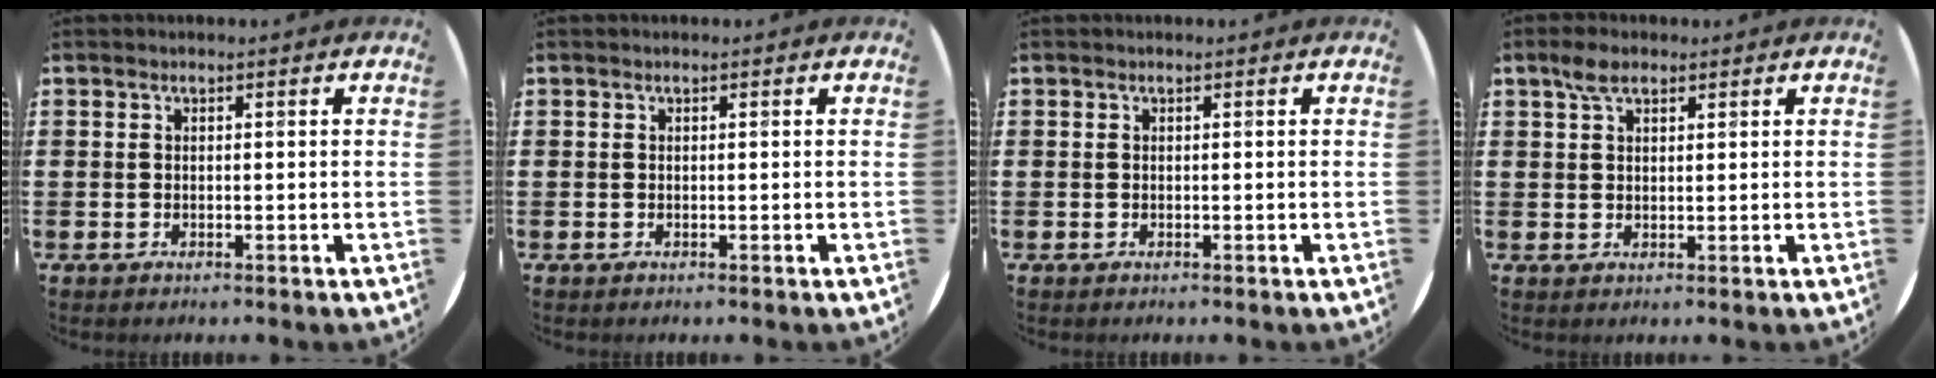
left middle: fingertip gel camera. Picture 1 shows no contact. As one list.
[{"total": 0.0}, {"total": 0.0}, {"total": 3.1, "force": [2.1, 1.5, 1.7], "torque": [-0.031, 0.003, 0.038]}]